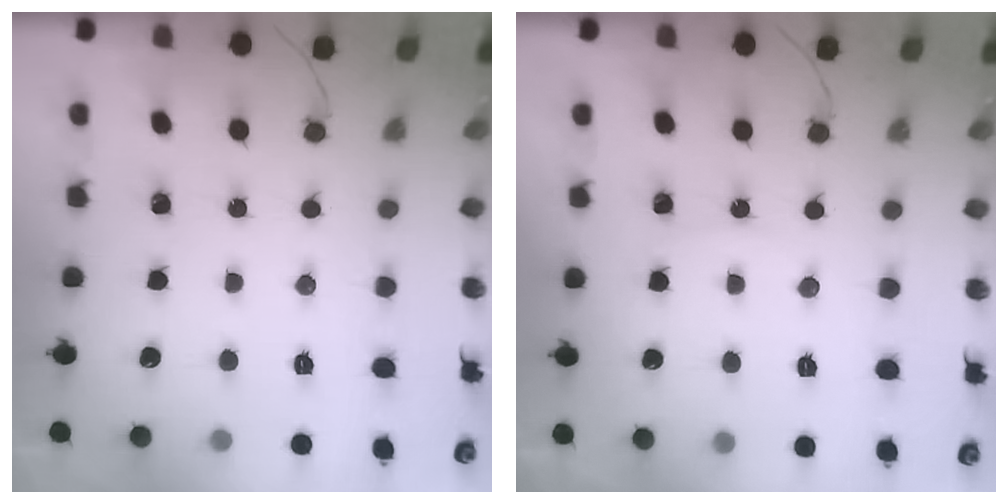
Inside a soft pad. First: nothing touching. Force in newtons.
{"total": 4.4, "press": 4.4, "slide": 0.5}